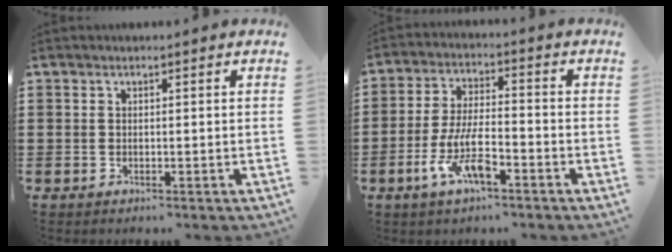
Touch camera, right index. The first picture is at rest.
{"total": 8.2, "force": [-4.0, 2.5, 6.8], "torque": [-0.156, -0.009, -0.078]}